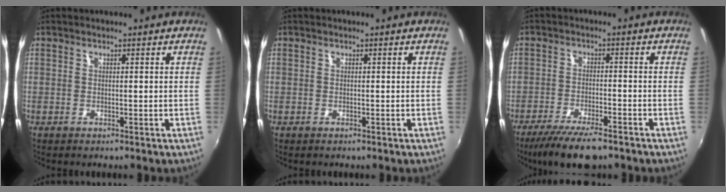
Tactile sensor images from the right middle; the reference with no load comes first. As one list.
[{"total": 0.0}, {"total": 10.6, "force": [-8.2, 2.5, 6.3], "torque": [-0.140, -0.029, -0.140]}]